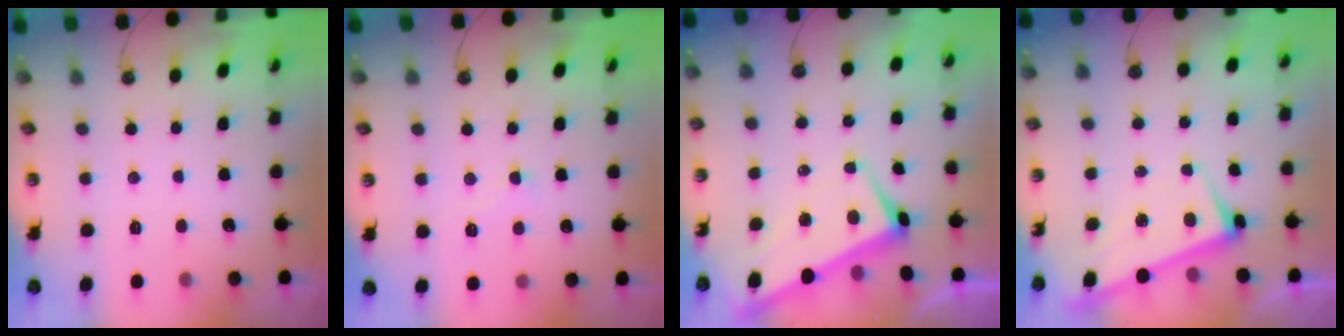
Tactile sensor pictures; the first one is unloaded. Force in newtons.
{"total": 2.1, "press": 2.1, "slide": 0.2}
{"total": 1.6, "press": 1.3, "slide": 1.0}
{"total": 2.6, "press": 2.6, "slide": 0.3}